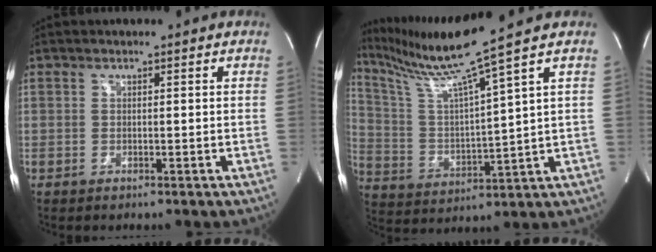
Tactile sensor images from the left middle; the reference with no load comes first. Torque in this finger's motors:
{"motor_torque": [-0.17, -0.25, -0.03, 0.05]}